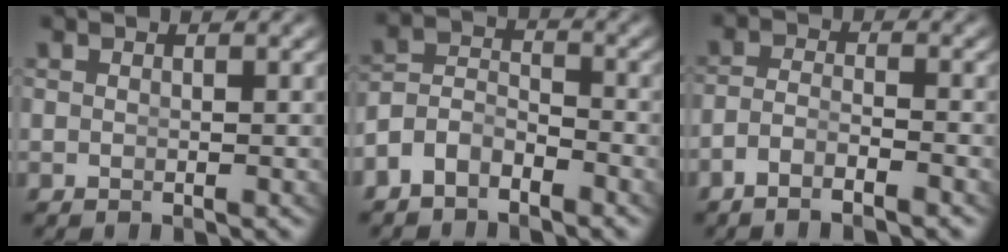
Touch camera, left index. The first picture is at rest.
{"total": 5.1, "force": [-2.9, 3.9, 1.7], "torque": [-0.044, -0.023, -0.049]}
{"total": 3.2, "force": [-2.6, 1.1, 1.6], "torque": [-0.040, -0.015, -0.041]}